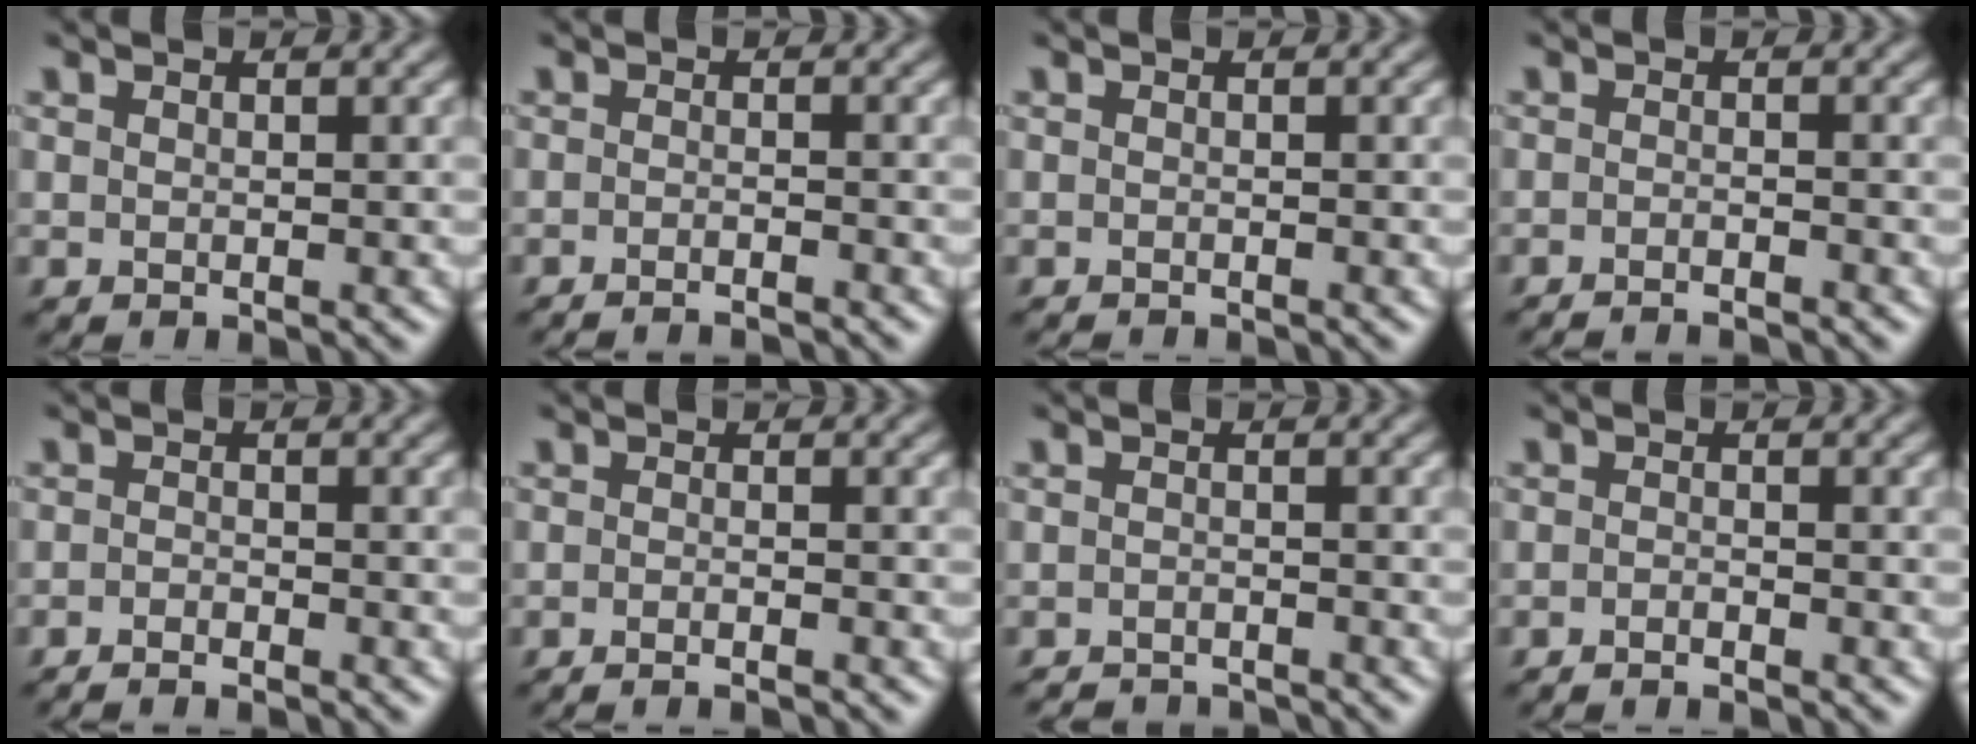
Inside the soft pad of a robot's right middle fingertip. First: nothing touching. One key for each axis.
{"total": 2.5, "fx": -2.2, "fy": 0.4, "fz": 1.3, "tx": -0.011, "ty": 0.000, "tz": -0.038}
{"total": 1.3, "fx": -1.2, "fy": 0.2, "fz": 0.4, "tx": 0.002, "ty": -0.008, "tz": -0.021}
{"total": 2.4, "fx": -2.1, "fy": 0.4, "fz": 1.1, "tx": -0.011, "ty": -0.002, "tz": -0.037}
{"total": 1.8, "fx": -1.5, "fy": 0.3, "fz": 0.8, "tx": -0.016, "ty": -0.002, "tz": -0.031}
{"total": 2.0, "fx": -1.4, "fy": 0.5, "fz": 1.4, "tx": -0.011, "ty": -0.002, "tz": -0.028}
{"total": 3.1, "fx": -3.0, "fy": 0.5, "fz": 0.6, "tx": -0.005, "ty": -0.006, "tz": -0.050}
{"total": 1.2, "fx": -1.0, "fy": 0.2, "fz": 0.6, "tx": -0.008, "ty": -0.004, "tz": -0.023}